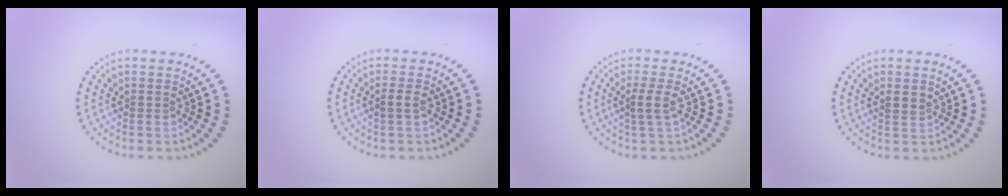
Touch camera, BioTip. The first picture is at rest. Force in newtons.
{"total": 1.0, "press": 0.9, "slide": 0.3}
{"total": 1.6, "press": 1.2, "slide": 1.1}
{"total": 1.3, "press": 1.2, "slide": 0.5}